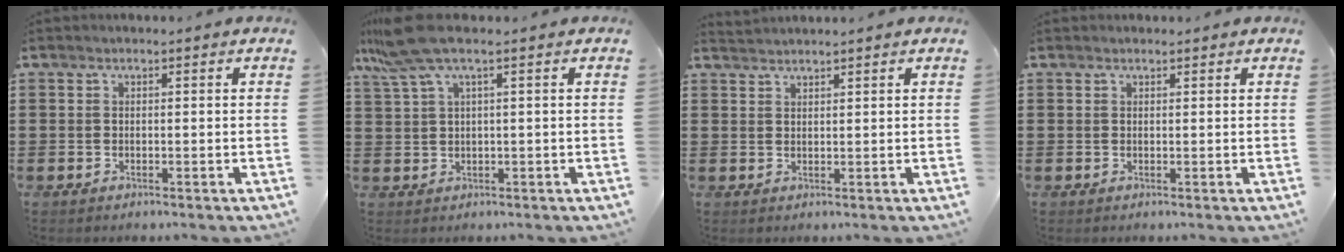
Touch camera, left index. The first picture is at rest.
{"total": 6.3, "force": [3.2, 0.7, 5.3], "torque": [-0.132, -0.007, 0.054]}
{"total": 1.4, "force": [1.3, -0.2, -0.1], "torque": [-0.001, 0.001, 0.027]}
{"total": 0.6, "force": [0.6, 0.2, 0.1], "torque": [-0.004, 0.000, 0.013]}